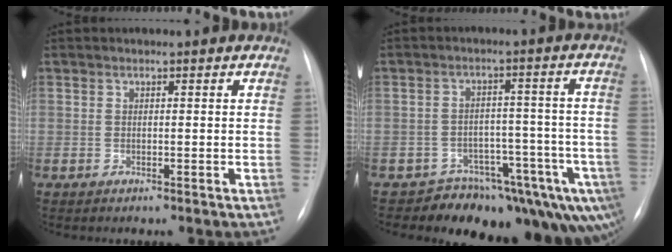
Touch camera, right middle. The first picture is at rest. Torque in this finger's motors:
{"motor_torque": [1.15, -0.99, 0.33, 0.10]}